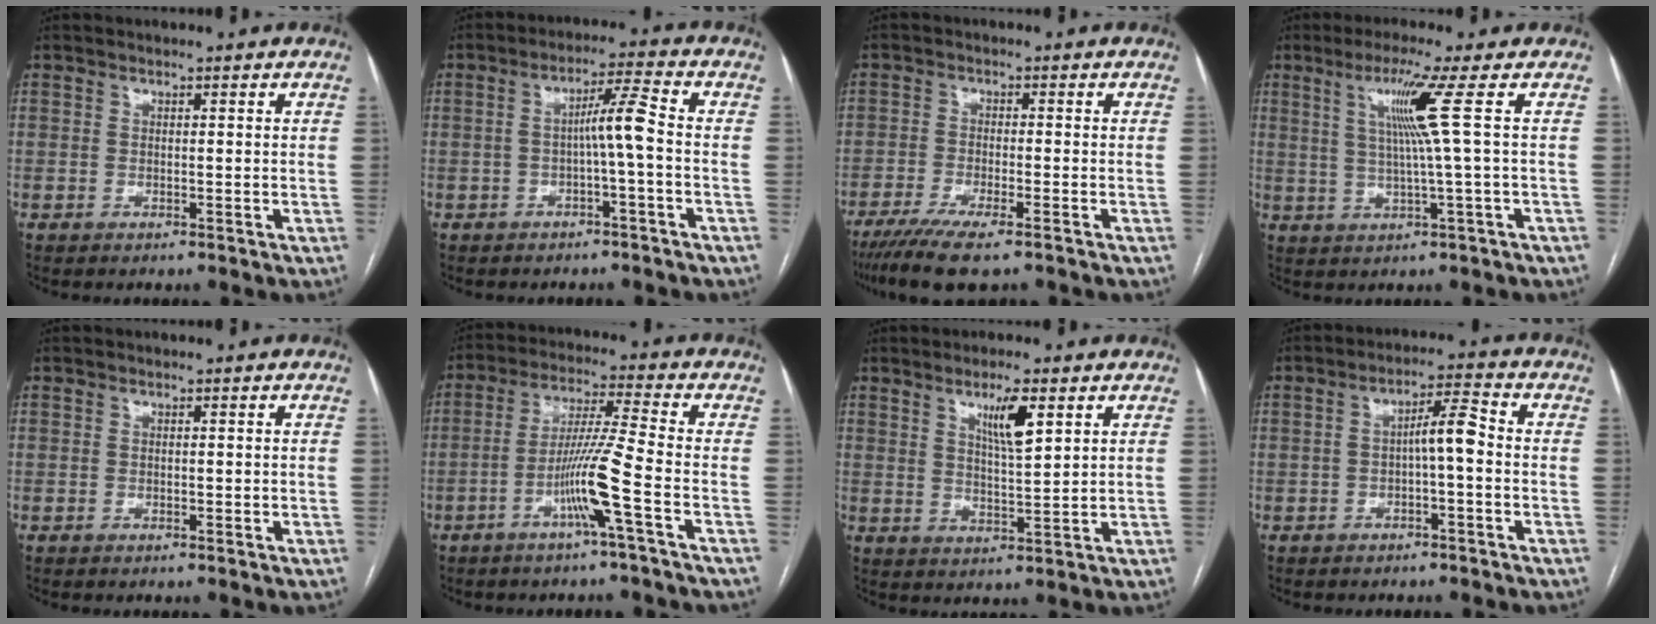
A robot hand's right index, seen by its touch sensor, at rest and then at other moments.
{"total": 5.4, "force": [-0.9, -0.3, 5.3], "torque": [-0.090, 0.019, -0.014]}
{"total": 8.7, "force": [-6.6, 0.8, 5.6], "torque": [-0.090, -0.020, -0.105]}
{"total": 7.0, "force": [1.9, -2.5, 6.2], "torque": [-0.121, -0.001, 0.045]}
{"total": 0.0}
{"total": 9.0, "force": [-3.7, -1.6, 8.1], "torque": [-0.158, 0.000, -0.074]}
{"total": 5.7, "force": [2.9, 0.6, 4.9], "torque": [-0.085, -0.006, 0.051]}
{"total": 5.2, "force": [-0.6, 0.9, 5.1], "torque": [-0.082, 0.021, -0.008]}